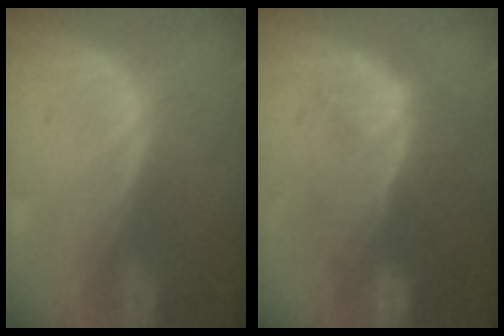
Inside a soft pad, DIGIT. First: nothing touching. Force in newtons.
{"total": 10.1, "press": 8.9, "slide": 4.7}